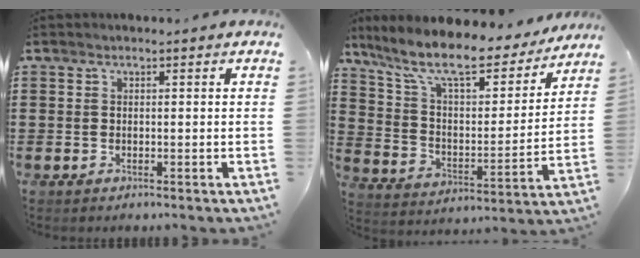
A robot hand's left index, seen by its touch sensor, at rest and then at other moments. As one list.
[{"total": 11.3, "force": [9.4, 2.1, 5.9], "torque": [-0.153, -0.054, 0.161]}]